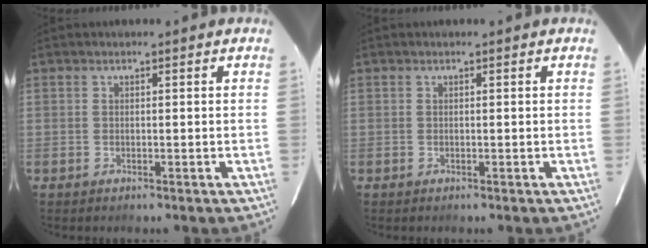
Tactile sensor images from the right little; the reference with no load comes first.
{"total": 0.0}